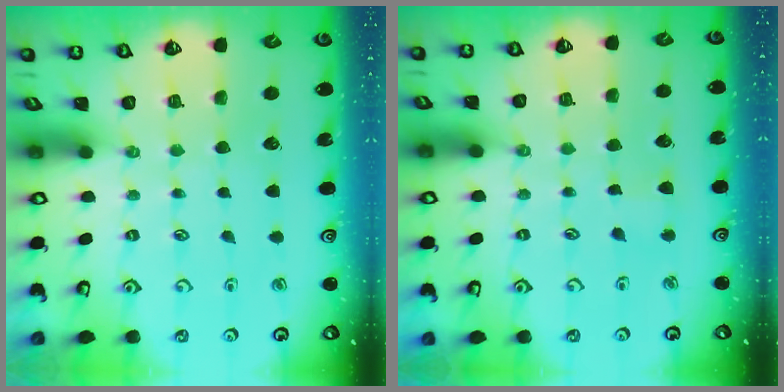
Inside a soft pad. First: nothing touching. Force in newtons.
{"total": 2.9, "press": 2.8, "slide": 0.4}